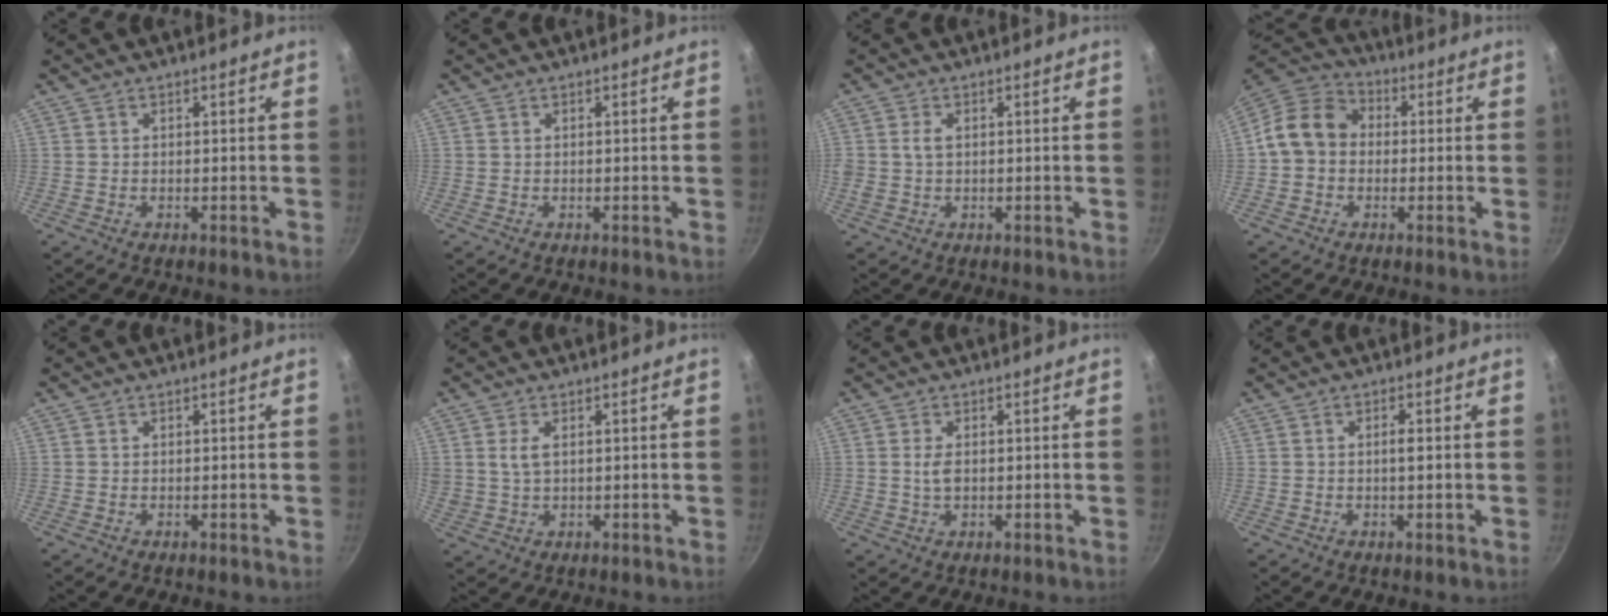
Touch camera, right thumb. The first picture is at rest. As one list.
[{"total": 0.0}, {"total": 2.4, "force": [0.3, 1.6, 1.7], "torque": [-0.029, 0.004, 0.006]}, {"total": 11.4, "force": [-0.1, 9.5, 6.4], "torque": [-0.083, 0.031, -0.025]}, {"total": 0.0}, {"total": 3.3, "force": [0.9, 1.9, 2.6], "torque": [-0.045, -0.003, 0.021]}, {"total": 2.6, "force": [0.1, 1.5, 2.2], "torque": [-0.036, 0.001, 0.001]}, {"total": 1.7, "force": [0.0, 0.4, 1.7], "torque": [-0.034, 0.003, -0.002]}]